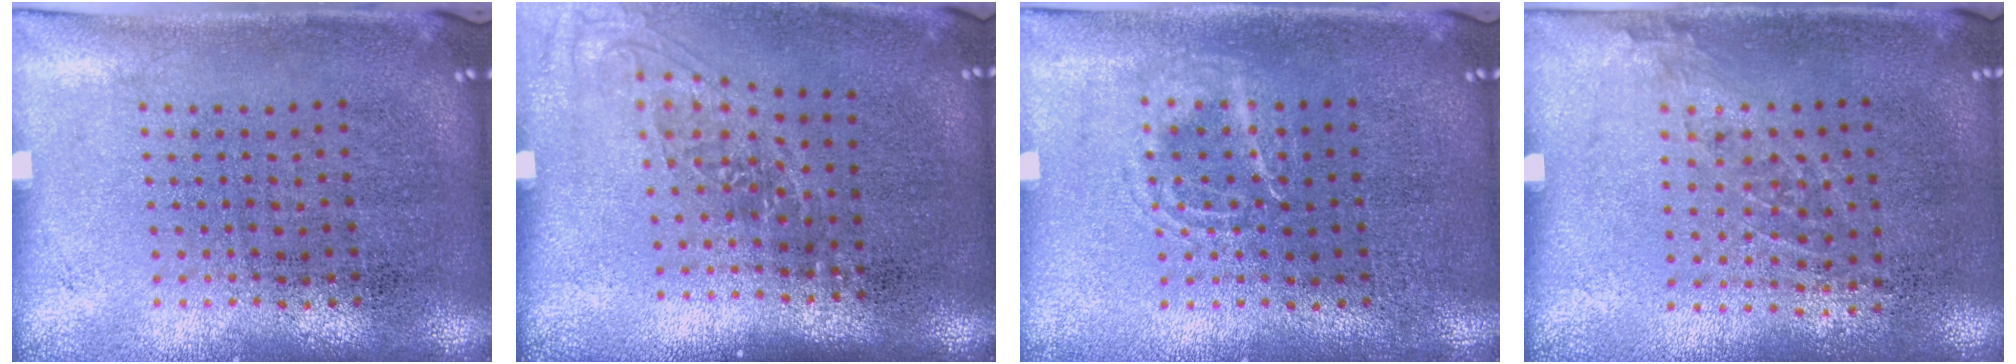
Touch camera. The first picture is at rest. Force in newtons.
{"total": 1.3, "press": 1.1, "slide": 0.8}
{"total": 1.4, "press": 1.4, "slide": 0.2}
{"total": 0.9, "press": 0.7, "slide": 0.6}